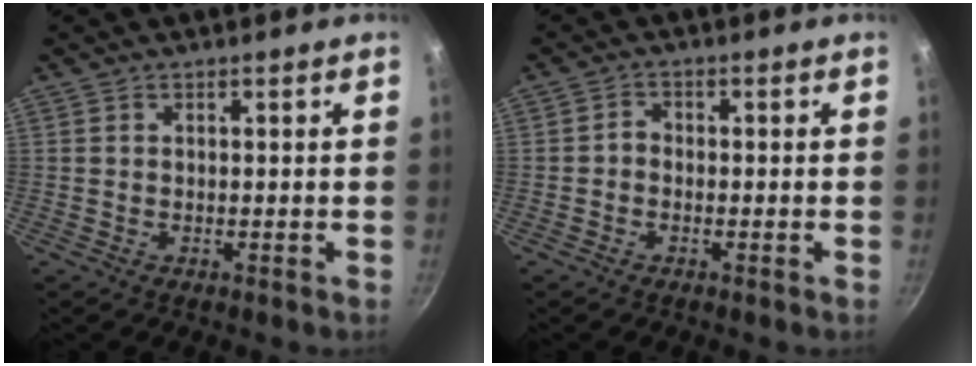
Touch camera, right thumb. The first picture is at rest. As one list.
[{"total": 1.7, "force": [-0.6, 1.3, 0.9], "torque": [-0.015, 0.011, -0.016]}]